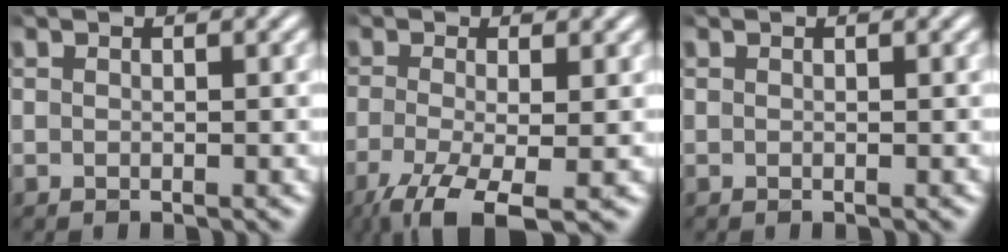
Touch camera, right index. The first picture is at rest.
{"total": 6.8, "force": [-4.3, 2.9, 4.5], "torque": [-0.103, -0.058, -0.042]}
{"total": 0.0}